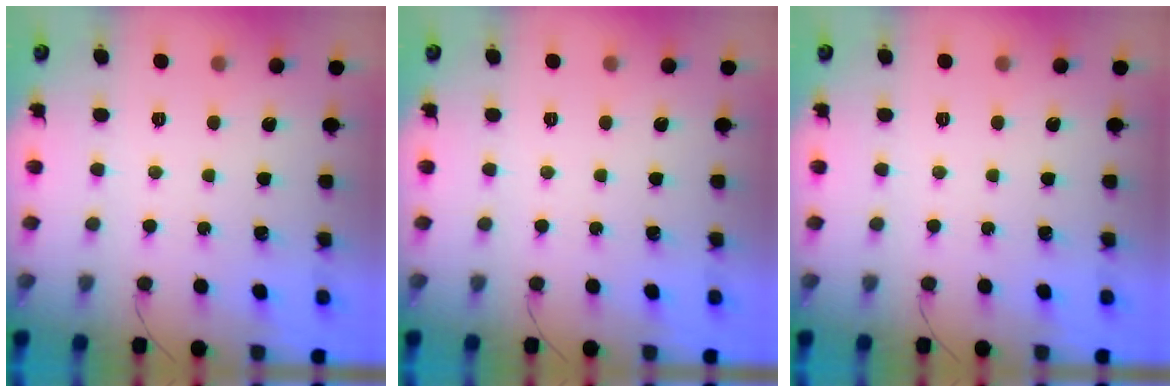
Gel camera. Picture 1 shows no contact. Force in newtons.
{"total": 0.0}
{"total": 0.0}